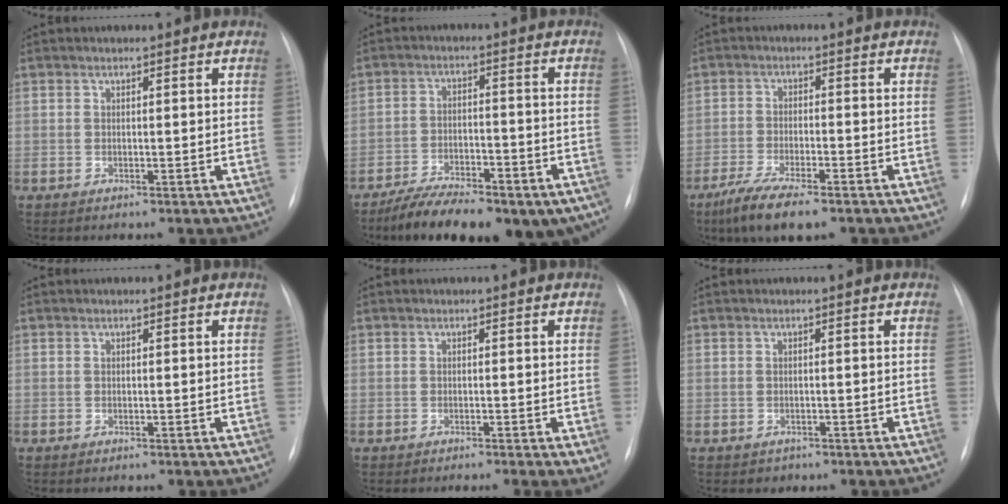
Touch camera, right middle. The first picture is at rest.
{"total": 18.4, "force": [-13.7, 6.5, 10.4], "torque": [-0.139, 0.008, -0.201]}
{"total": 8.9, "force": [-6.3, 1.7, 6.0], "torque": [-0.110, -0.020, -0.103]}
{"total": 0.0}
{"total": 1.7, "force": [-0.8, 0.0, 1.5], "torque": [-0.017, -0.005, -0.015]}
{"total": 1.2, "force": [-0.8, 0.9, 0.0], "torque": [-0.003, 0.002, -0.009]}